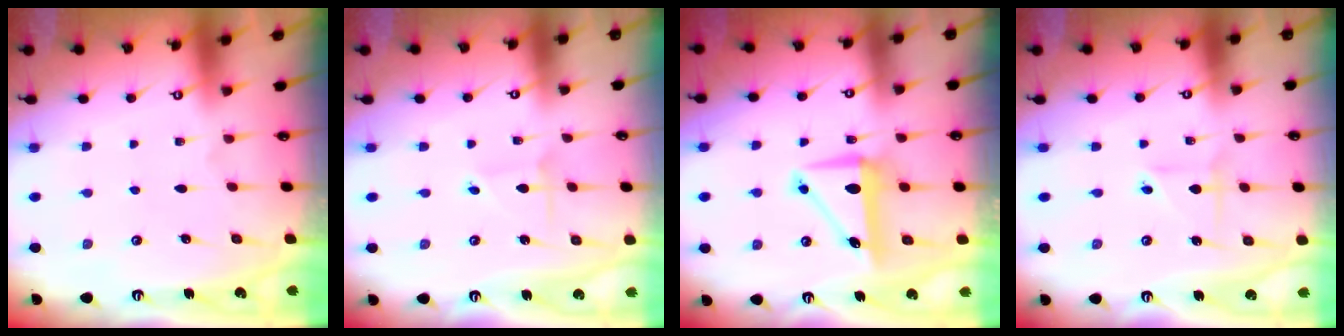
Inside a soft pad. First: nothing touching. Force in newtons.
{"total": 1.8, "press": 1.8, "slide": 0.1}
{"total": 8.4, "press": 8.0, "slide": 2.5}
{"total": 2.3, "press": 2.1, "slide": 0.9}